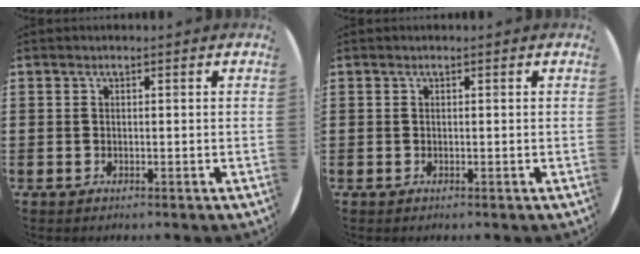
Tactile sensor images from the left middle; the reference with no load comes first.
{"total": 0.0}